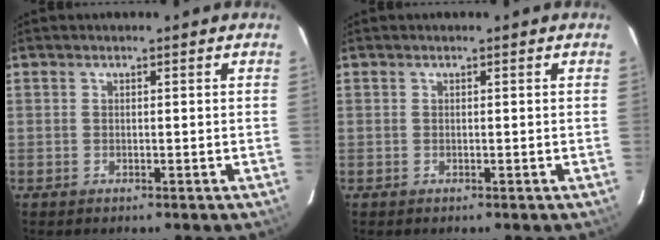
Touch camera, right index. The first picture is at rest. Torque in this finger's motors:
{"motor_torque": [0.11, -0.01, 0.02, 0.01]}